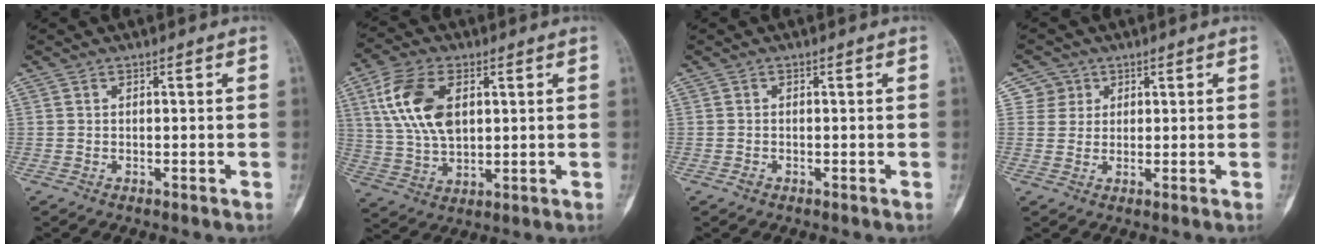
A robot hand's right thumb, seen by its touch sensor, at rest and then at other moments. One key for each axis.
{"total": 13.0, "fx": 3.9, "fy": 7.3, "fz": 10.0, "tx": -0.196, "ty": -0.006, "tz": 0.079}
{"total": 0.7, "fx": -0.4, "fy": 0.5, "fz": 0.3, "tx": -0.004, "ty": 0.001, "tz": -0.008}
{"total": 3.6, "fx": 1.5, "fy": 3.3, "fz": -0.3, "tx": 0.027, "ty": -0.001, "tz": 0.021}